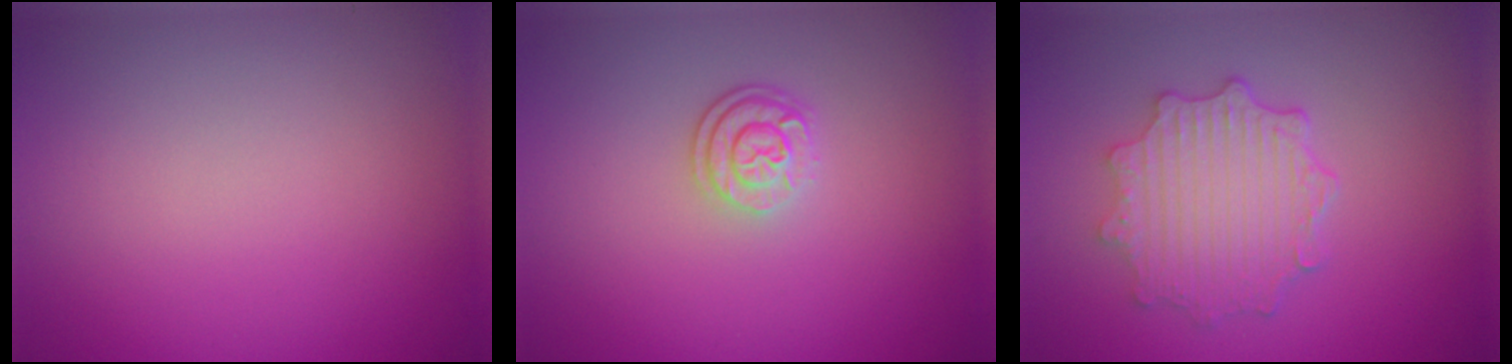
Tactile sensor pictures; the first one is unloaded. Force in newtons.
{"total": 2.6, "press": 2.0, "slide": 1.6}
{"total": 4.8, "press": 3.9, "slide": 2.8}